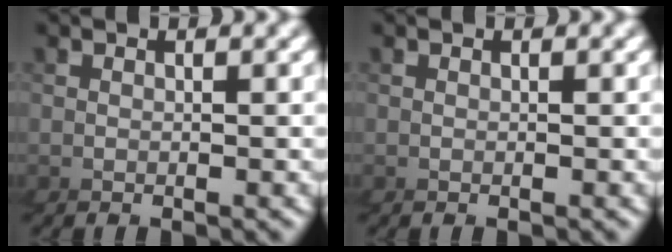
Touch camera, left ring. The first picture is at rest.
{"total": 0.0}